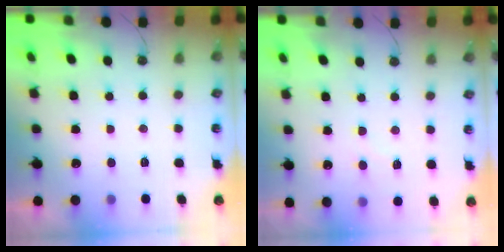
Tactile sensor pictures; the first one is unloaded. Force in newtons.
{"total": 5.3, "press": 5.2, "slide": 0.6}